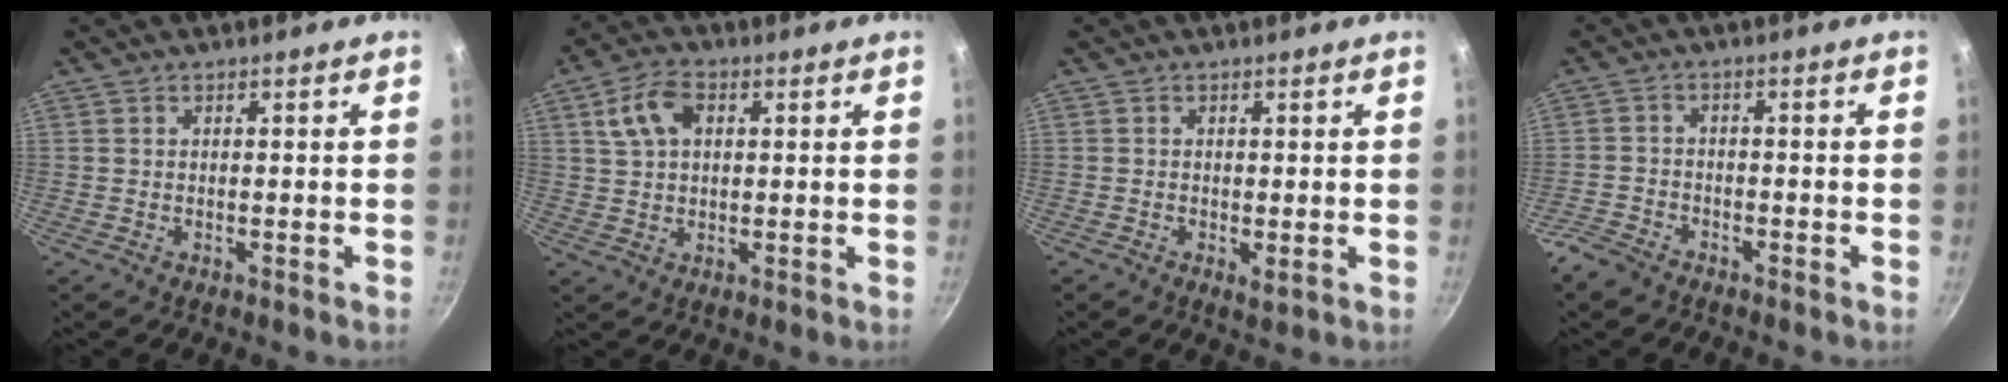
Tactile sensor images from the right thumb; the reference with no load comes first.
{"total": 7.5, "force": [2.1, 5.3, 4.9], "torque": [-0.075, 0.013, 0.030]}
{"total": 1.3, "force": [-0.1, 0.8, 1.0], "torque": [-0.017, -0.006, -0.001]}
{"total": 4.6, "force": [-3.7, 2.2, 1.7], "torque": [-0.041, 0.026, -0.076]}